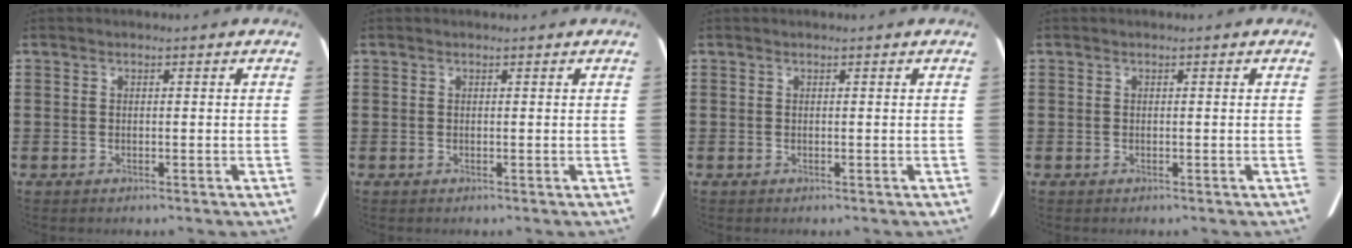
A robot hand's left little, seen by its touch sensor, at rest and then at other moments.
{"total": 0.0}
{"total": 0.0}
{"total": 0.0}